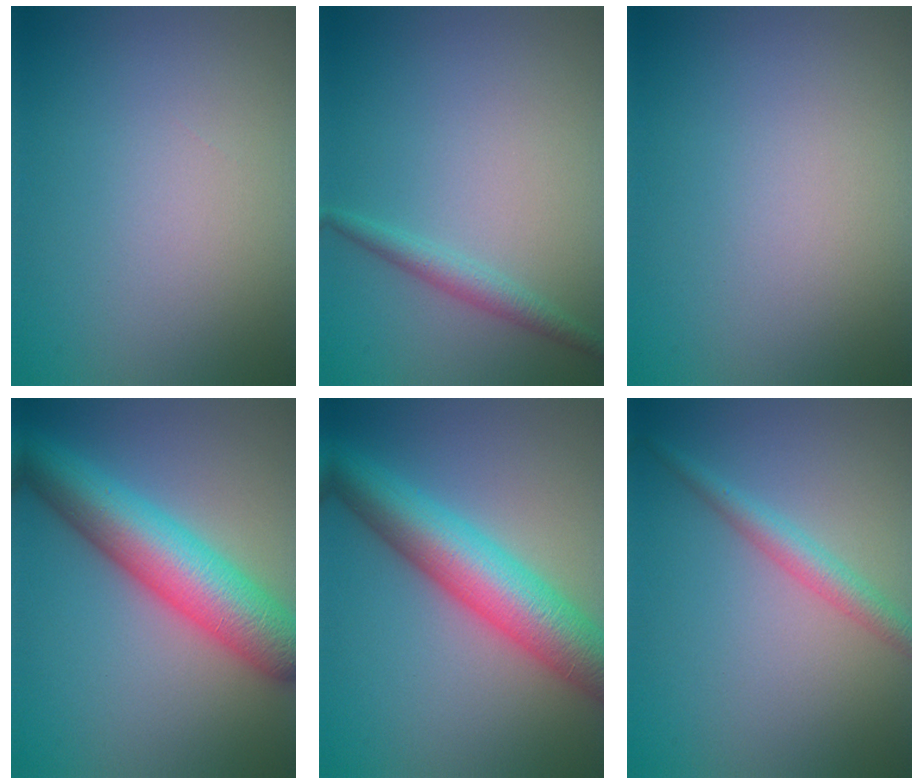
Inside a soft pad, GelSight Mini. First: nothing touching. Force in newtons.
{"total": 1.8, "press": 1.8, "slide": 0.0}
{"total": 0.0}
{"total": 9.5, "press": 9.5, "slide": 0.2}
{"total": 9.1, "press": 9.1, "slide": 0.1}
{"total": 2.6, "press": 2.5, "slide": 0.1}